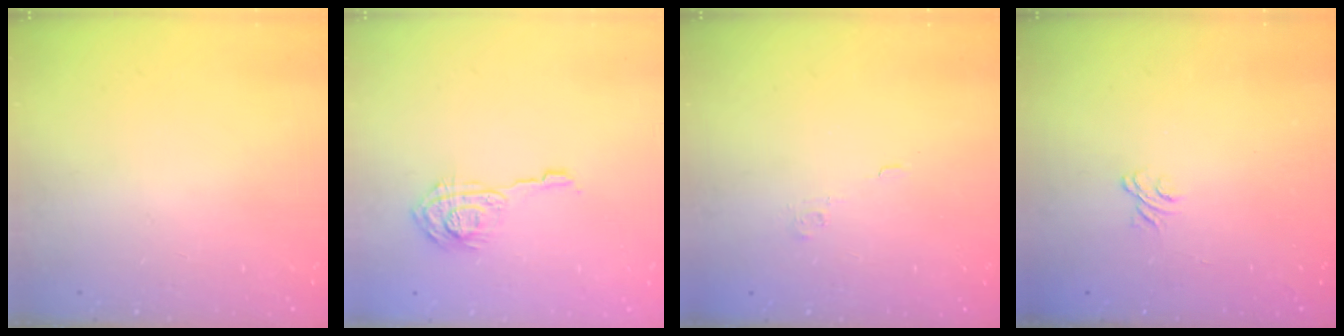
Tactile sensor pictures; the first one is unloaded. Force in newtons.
{"total": 9.7, "press": 9.7, "slide": 0.5}
{"total": 3.6, "press": 3.5, "slide": 0.9}
{"total": 1.9, "press": 1.5, "slide": 1.1}